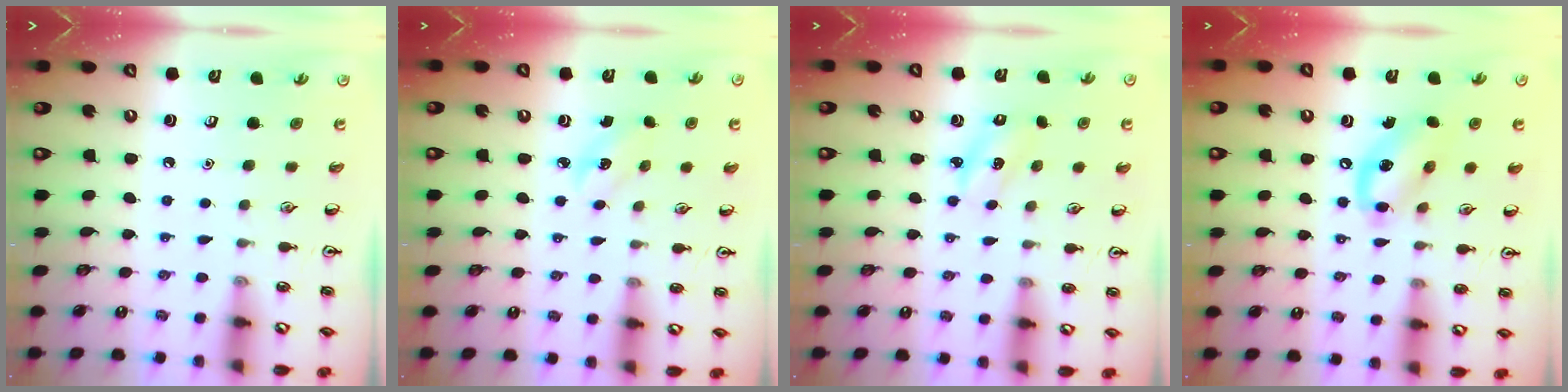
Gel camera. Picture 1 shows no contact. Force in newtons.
{"total": 2.4, "press": 2.2, "slide": 0.9}
{"total": 2.1, "press": 2.0, "slide": 0.7}
{"total": 12.5, "press": 12.2, "slide": 2.8}